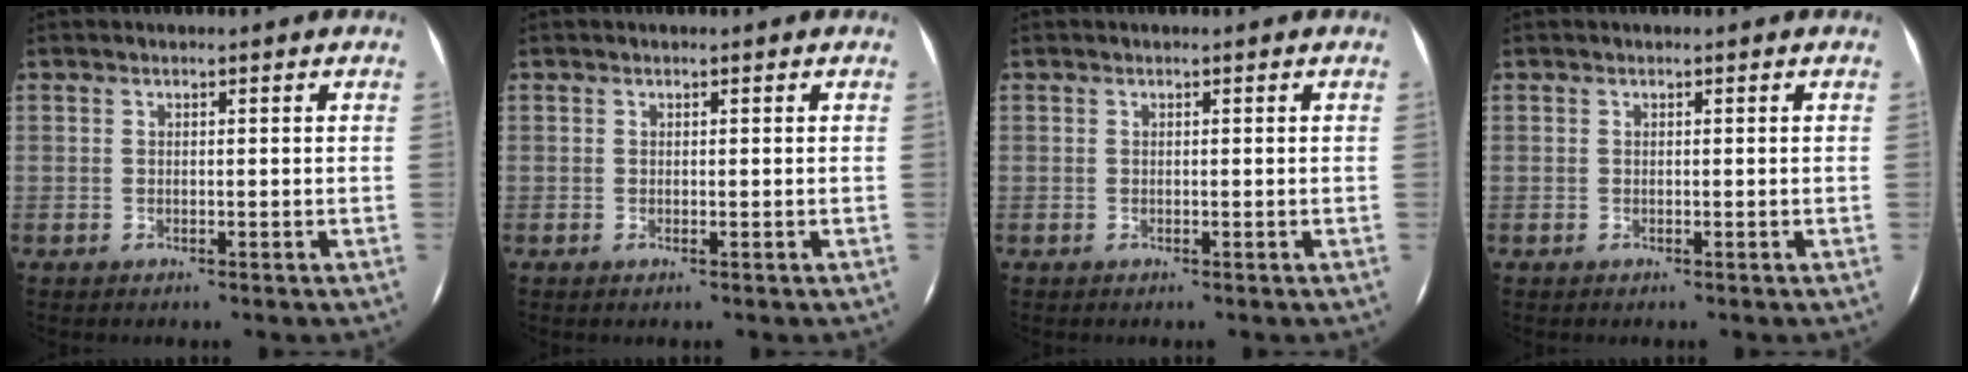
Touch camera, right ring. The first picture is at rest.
{"total": 0.0}
{"total": 0.0}
{"total": 0.0}